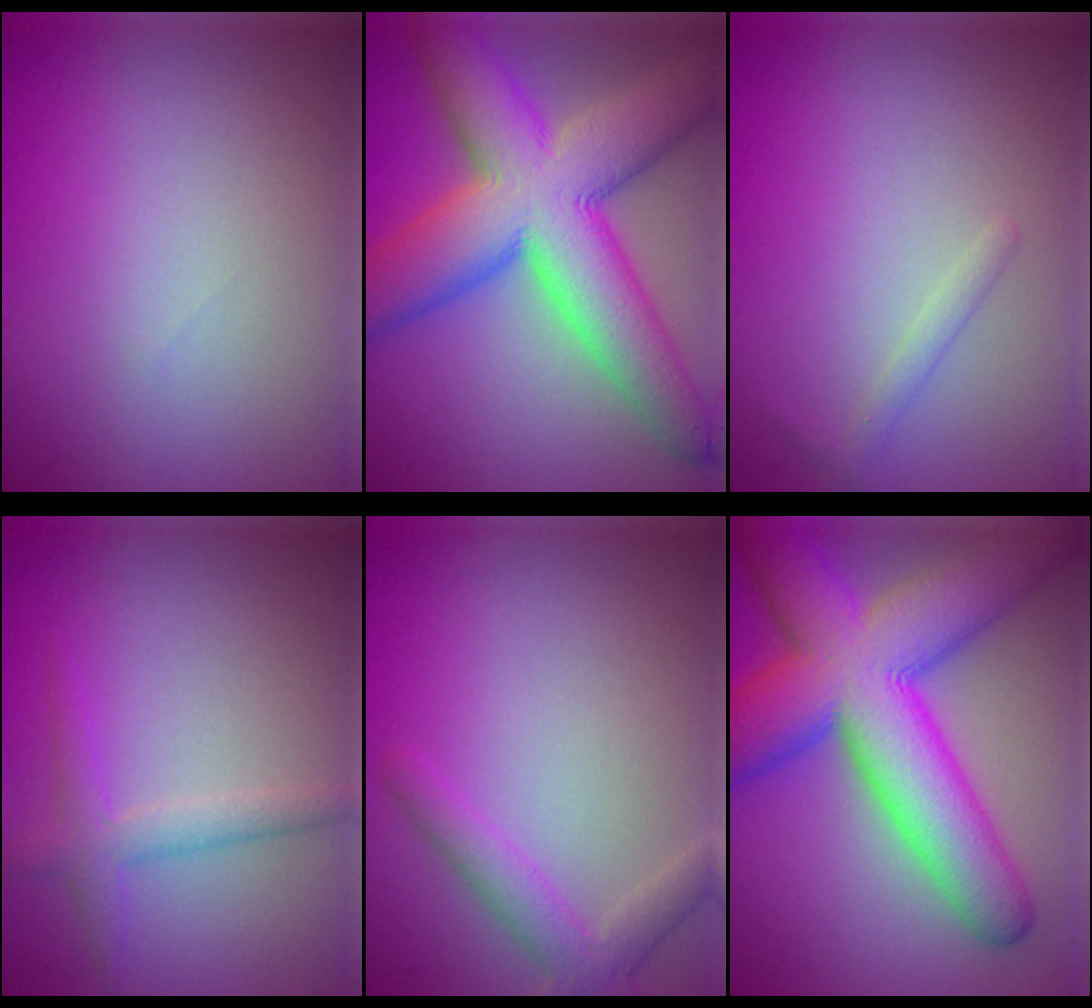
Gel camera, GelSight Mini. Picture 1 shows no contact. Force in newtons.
{"total": 13.3, "press": 13.2, "slide": 0.6}
{"total": 1.1, "press": 1.1, "slide": 0.1}
{"total": 2.3, "press": 2.3, "slide": 0.1}
{"total": 2.8, "press": 2.8, "slide": 0.0}
{"total": 13.7, "press": 13.7, "slide": 0.3}